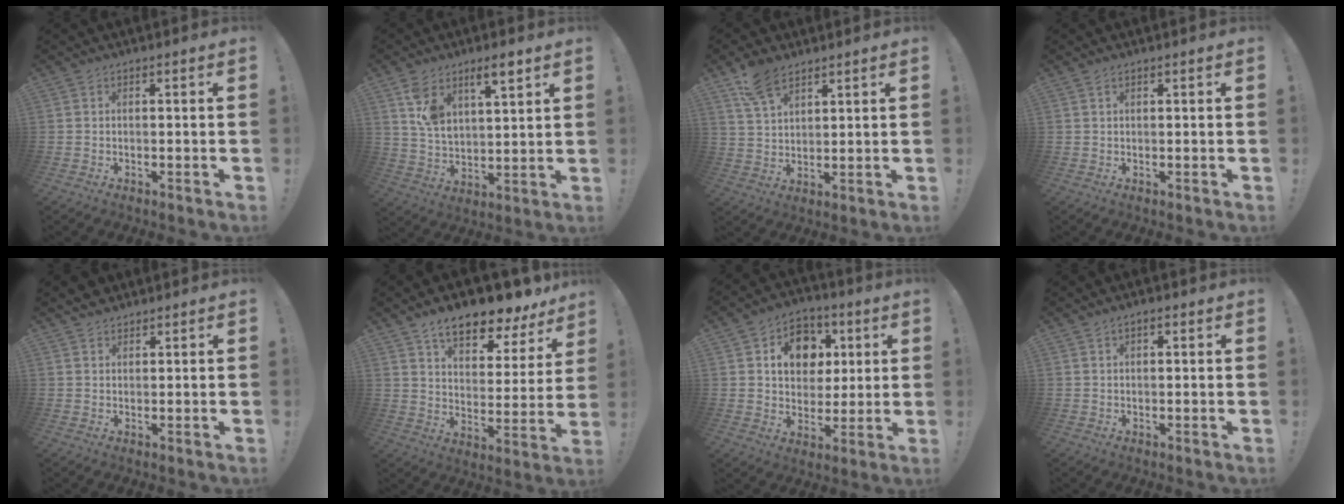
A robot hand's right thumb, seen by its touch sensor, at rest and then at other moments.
{"total": 10.0, "force": [6.8, 4.6, 5.6], "torque": [-0.097, -0.031, 0.126]}
{"total": 8.5, "force": [6.0, 4.1, 4.4], "torque": [-0.085, -0.023, 0.117]}
{"total": 0.7, "force": [0.4, 0.2, 0.5], "torque": [-0.018, 0.004, 0.009]}
{"total": 2.7, "force": [2.3, 1.2, 0.4], "torque": [0.004, -0.016, 0.042]}
{"total": 12.7, "force": [10.0, 4.3, 6.6], "torque": [-0.109, -0.077, 0.169]}
{"total": 12.8, "force": [4.7, 10.2, 6.1], "torque": [-0.075, -0.017, 0.091]}
{"total": 1.3, "force": [0.8, 0.7, 0.8], "torque": [-0.014, 0.000, 0.015]}